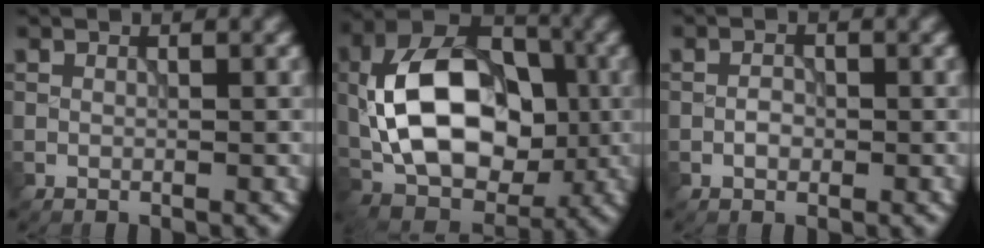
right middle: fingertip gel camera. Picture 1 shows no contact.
{"total": 12.7, "force": [-0.5, 8.2, 9.6], "torque": [-0.170, 0.017, -0.018]}
{"total": 1.1, "force": [-0.4, 0.8, 0.8], "torque": [-0.014, 0.003, -0.010]}